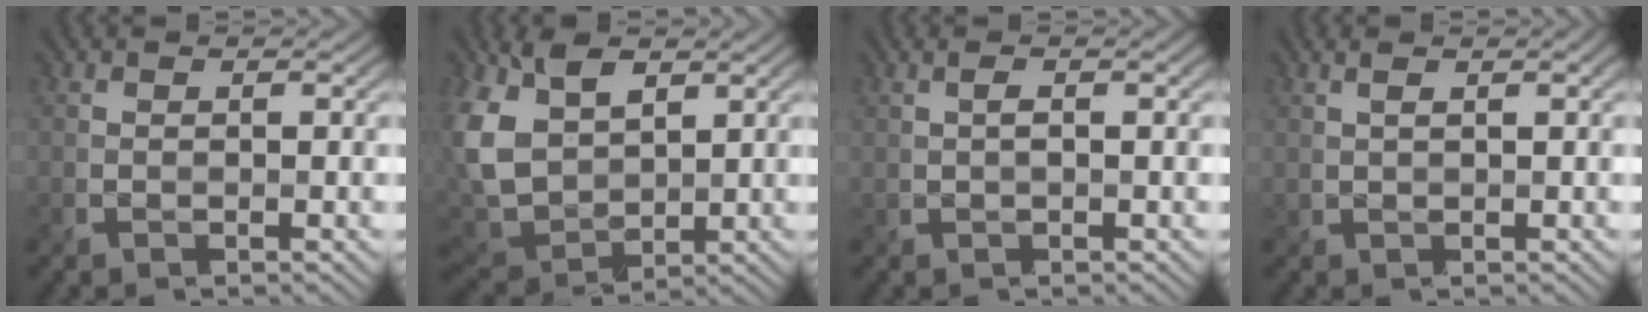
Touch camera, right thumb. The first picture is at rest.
{"total": 11.3, "force": [3.7, 7.6, 7.5], "torque": [-0.207, -0.002, 0.074]}
{"total": 1.8, "force": [0.3, 0.4, 1.8], "torque": [-0.038, 0.005, 0.003]}
{"total": 2.7, "force": [1.4, 0.5, 2.3], "torque": [-0.043, 0.005, 0.026]}